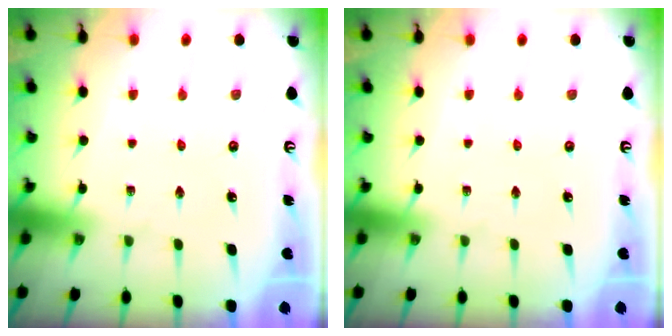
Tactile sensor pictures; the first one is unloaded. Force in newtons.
{"total": 0.0}